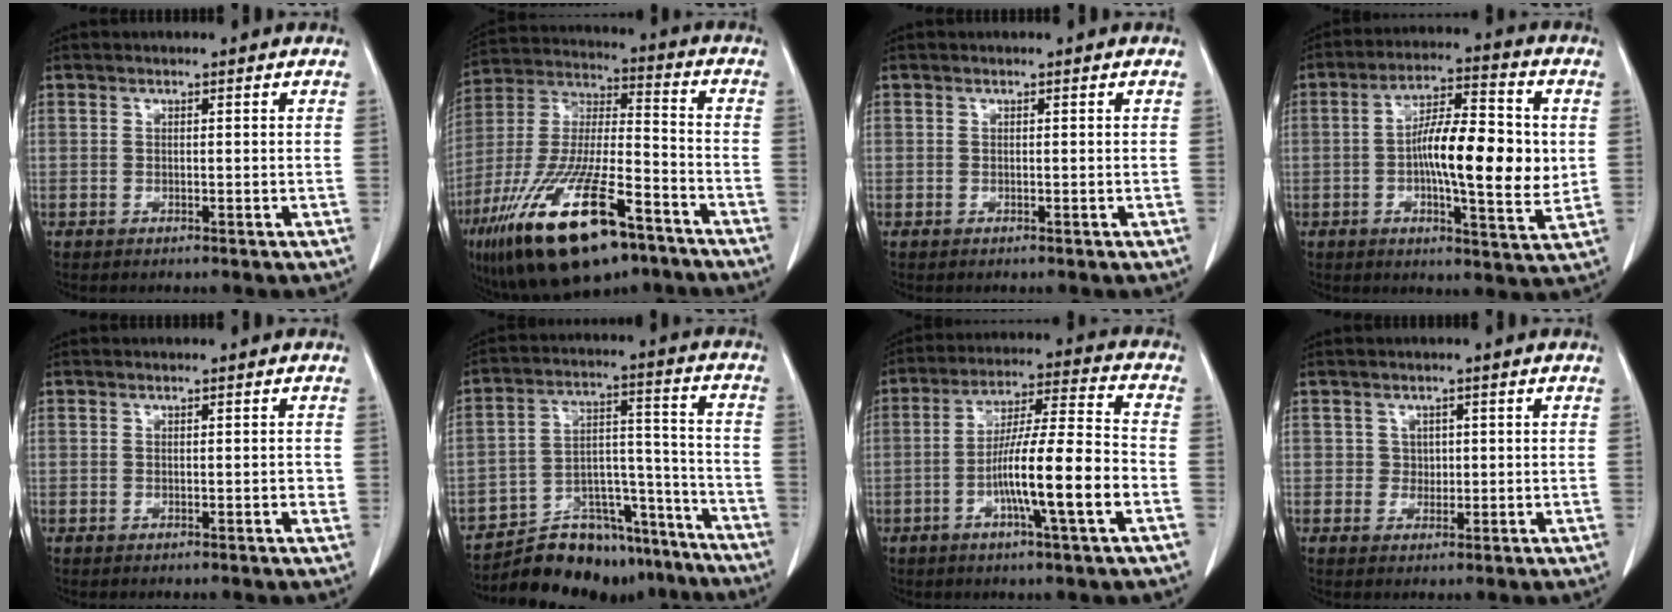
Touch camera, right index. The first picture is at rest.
{"total": 23.1, "force": [-13.6, 6.0, 17.7], "torque": [-0.360, -0.032, -0.238]}
{"total": 0.0}
{"total": 14.5, "force": [-0.2, 3.2, 14.1], "torque": [-0.233, 0.007, -0.009]}
{"total": 0.7, "force": [-0.1, 0.3, 0.6], "torque": [-0.010, 0.001, 0.001]}
{"total": 17.4, "force": [-15.7, 6.2, 4.3], "torque": [-0.055, 0.050, -0.236]}
{"total": 13.8, "force": [-4.1, 0.2, 13.2], "torque": [-0.229, 0.003, -0.074]}
{"total": 1.9, "force": [0.4, 1.8, 0.4], "torque": [-0.002, 0.000, 0.006]}